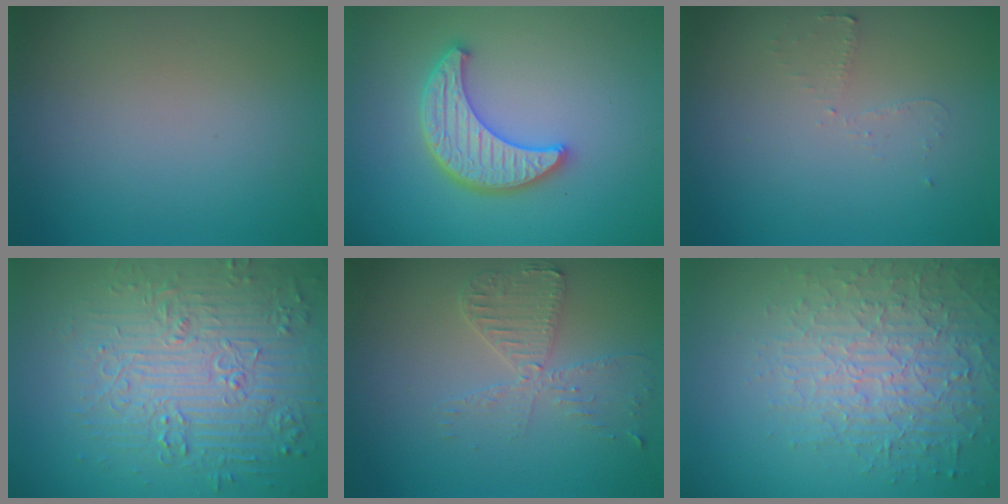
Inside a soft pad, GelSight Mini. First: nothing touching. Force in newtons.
{"total": 4.4, "press": 3.8, "slide": 2.2}
{"total": 1.2, "press": 1.1, "slide": 0.3}
{"total": 7.4, "press": 5.9, "slide": 4.6}
{"total": 3.3, "press": 2.8, "slide": 1.7}
{"total": 5.3, "press": 4.6, "slide": 2.5}